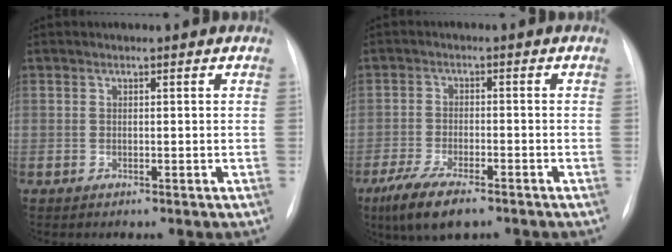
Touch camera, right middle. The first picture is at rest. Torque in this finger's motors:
{"motor_torque": [1.03, -0.88, 0.29, 0.07]}